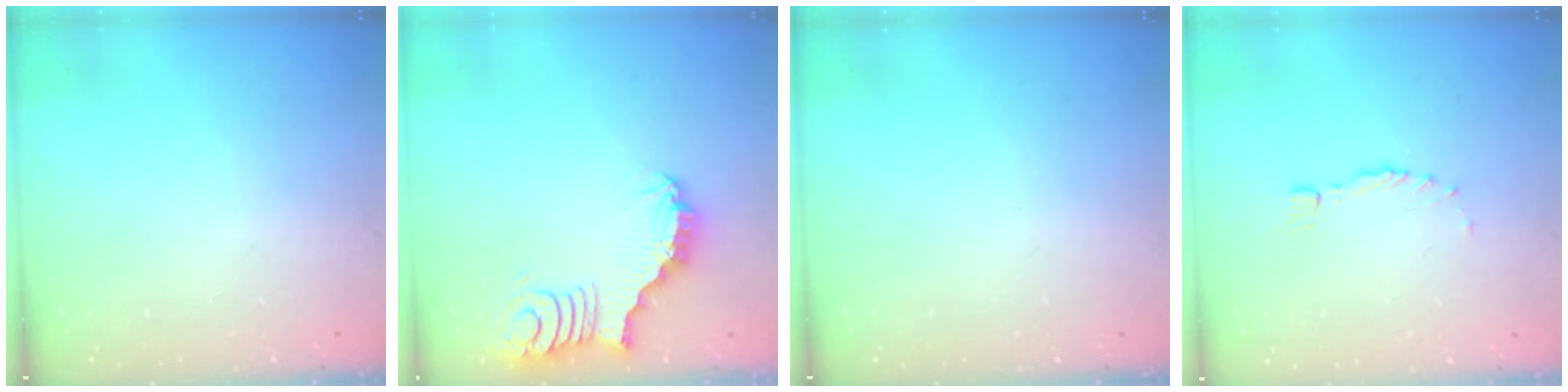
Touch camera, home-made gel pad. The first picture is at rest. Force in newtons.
{"total": 2.4, "press": 2.4, "slide": 0.3}
{"total": 0.0}
{"total": 0.0}